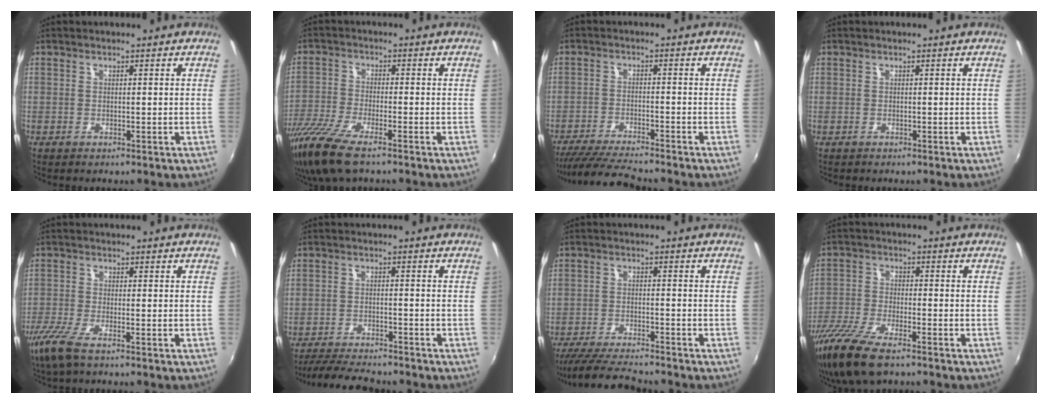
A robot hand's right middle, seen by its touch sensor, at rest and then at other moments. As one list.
[{"total": 11.5, "force": [-8.2, 2.3, 7.7], "torque": [-0.179, -0.041, -0.161]}, {"total": 10.1, "force": [-9.2, 0.4, 4.1], "torque": [-0.103, -0.015, -0.161]}, {"total": 0.6, "force": [-0.3, 0.5, -0.1], "torque": [0.001, 0.002, -0.003]}, {"total": 7.0, "force": [-4.9, 1.3, 4.8], "torque": [-0.120, -0.023, -0.095]}, {"total": 9.7, "force": [-8.9, 1.6, 3.6], "torque": [-0.095, -0.012, -0.142]}, {"total": 10.8, "force": [-9.9, 1.0, 4.4], "torque": [-0.111, -0.016, -0.170]}, {"total": 12.4, "force": [-9.0, 3.4, 7.8], "torque": [-0.181, -0.038, -0.178]}]